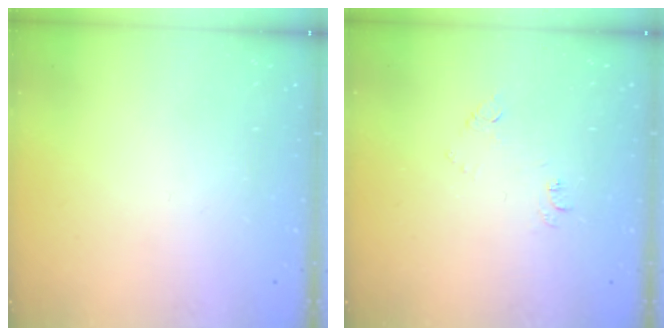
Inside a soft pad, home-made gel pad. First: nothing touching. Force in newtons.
{"total": 7.9, "press": 7.9, "slide": 0.6}